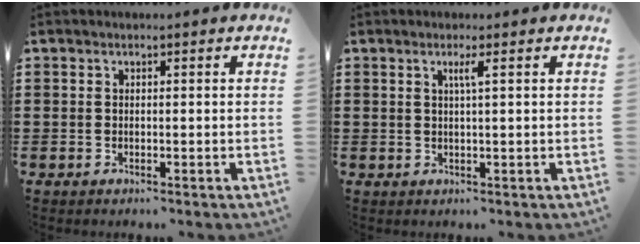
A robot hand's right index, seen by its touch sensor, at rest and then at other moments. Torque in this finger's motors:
{"motor_torque": [0.31, -0.20, 0.03, 0.03]}